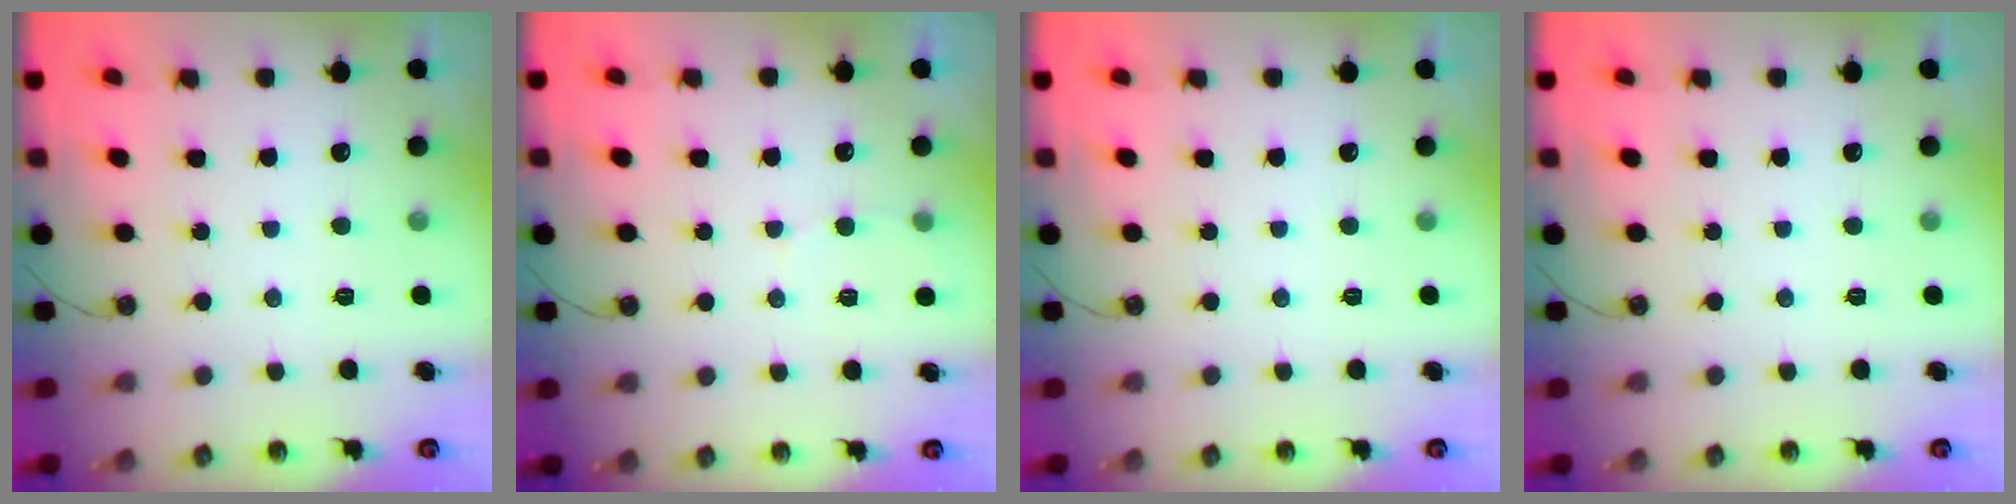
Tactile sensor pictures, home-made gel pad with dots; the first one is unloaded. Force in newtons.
{"total": 4.1, "press": 4.1, "slide": 0.4}
{"total": 0.0}
{"total": 0.0}